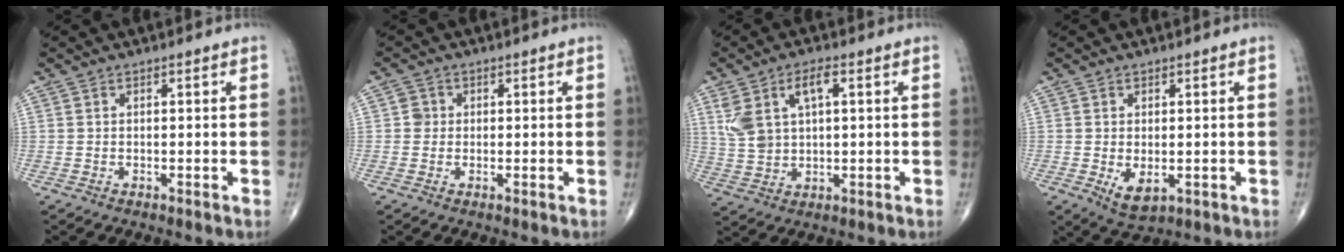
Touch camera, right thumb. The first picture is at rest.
{"total": 2.0, "force": [0.1, 1.9, 0.5], "torque": [0.004, 0.005, -0.002]}
{"total": 8.8, "force": [2.9, 4.6, 6.9], "torque": [-0.135, 0.006, 0.063]}
{"total": 4.5, "force": [-0.8, 2.4, 3.6], "torque": [-0.056, -0.011, -0.002]}